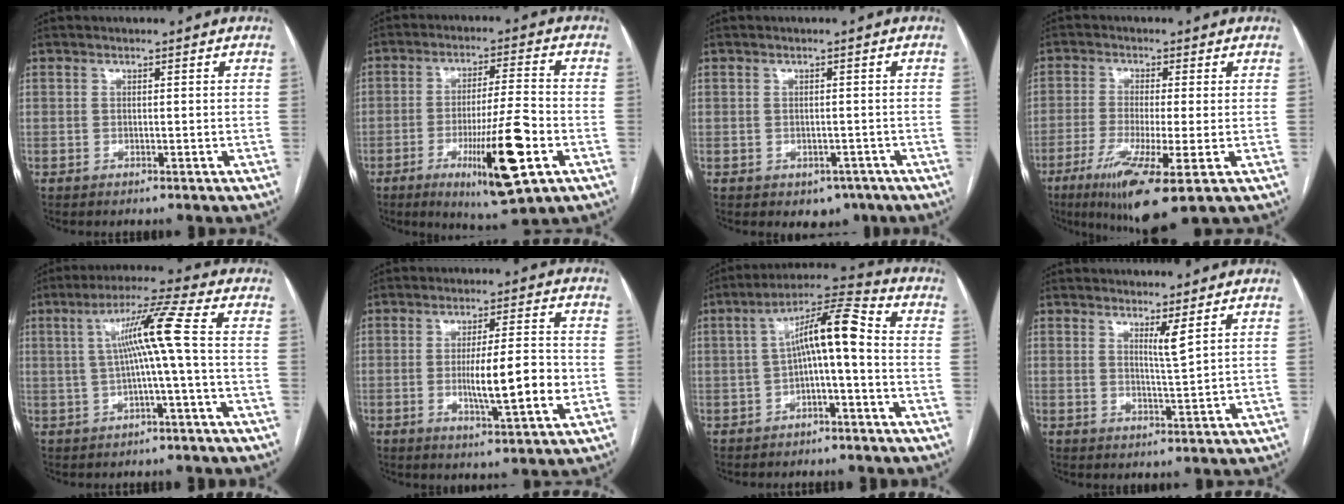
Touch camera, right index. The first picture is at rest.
{"total": 13.9, "force": [-5.2, 1.4, 12.8], "torque": [-0.215, -0.018, -0.078]}
{"total": 3.3, "force": [-1.7, 2.5, 1.3], "torque": [-0.003, 0.004, -0.011]}
{"total": 11.5, "force": [-5.2, 0.4, 10.2], "torque": [-0.186, -0.039, -0.087]}
{"total": 8.1, "force": [0.1, -1.6, 7.9], "torque": [-0.137, 0.018, 0.008]}
{"total": 9.9, "force": [-1.7, 0.9, 9.7], "torque": [-0.156, -0.006, -0.027]}
{"total": 9.2, "force": [-0.5, 1.2, 9.1], "torque": [-0.152, 0.039, -0.012]}
{"total": 2.7, "force": [1.6, -0.5, 2.0], "torque": [-0.037, -0.017, 0.032]}